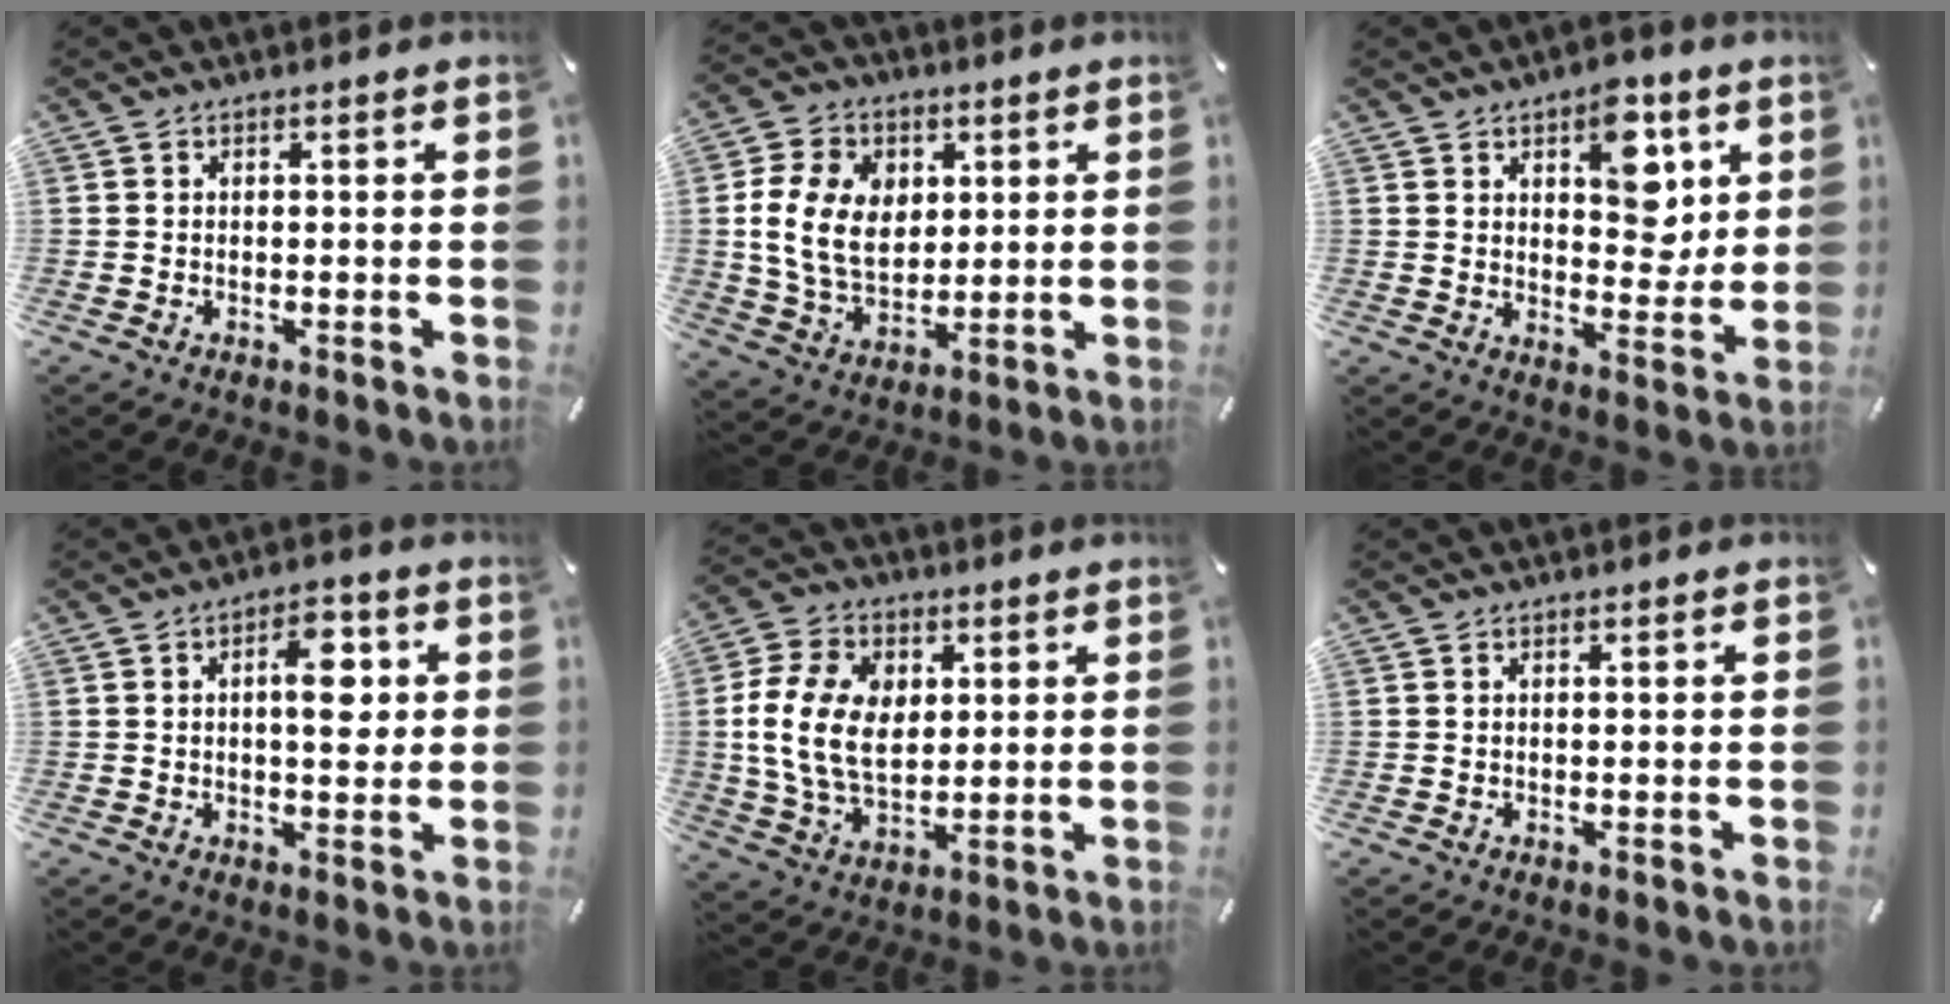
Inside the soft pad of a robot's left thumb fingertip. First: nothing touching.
{"total": 13.1, "force": [2.1, 10.2, 8.0], "torque": [-0.174, 0.009, 0.037]}
{"total": 11.0, "force": [5.0, 6.8, 6.9], "torque": [-0.070, -0.027, 0.082]}
{"total": 8.8, "force": [1.6, 4.4, 7.4], "torque": [-0.094, -0.005, 0.020]}
{"total": 14.2, "force": [1.9, 10.1, 9.7], "torque": [-0.219, 0.014, 0.035]}
{"total": 0.0}